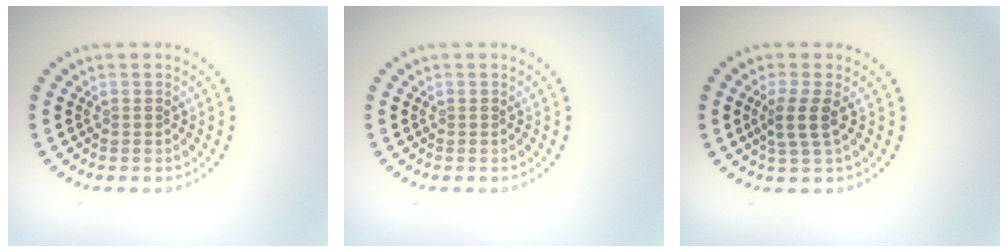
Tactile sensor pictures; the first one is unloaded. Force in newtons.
{"total": 0.0}
{"total": 2.5, "press": 1.9, "slide": 1.5}